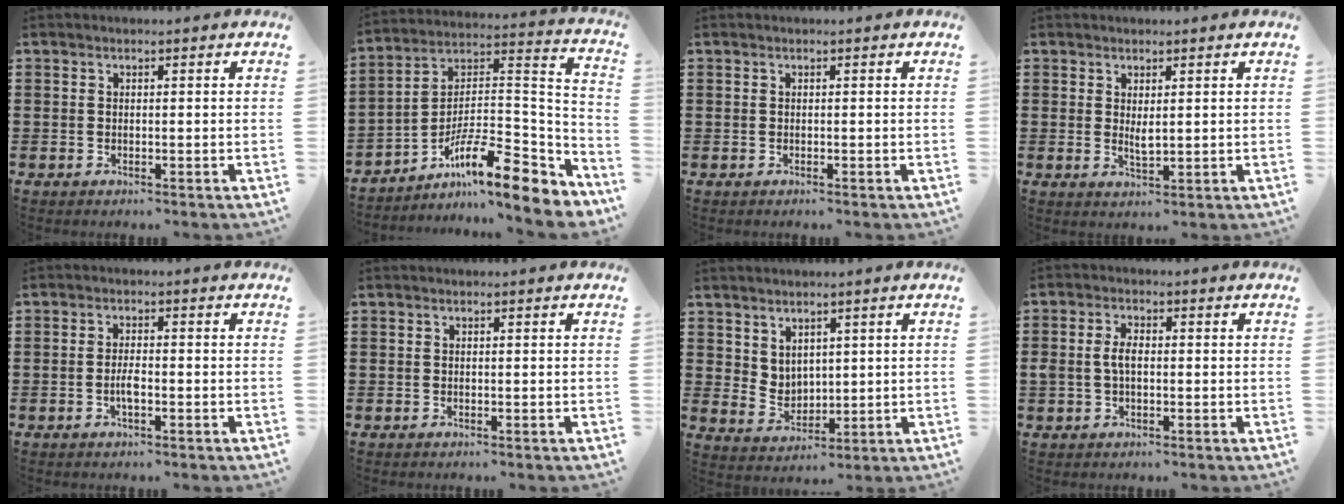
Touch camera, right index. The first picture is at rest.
{"total": 12.7, "force": [-8.6, 2.9, 8.9], "torque": [-0.157, 0.004, -0.163]}
{"total": 0.0}
{"total": 2.1, "force": [0.8, 0.6, 1.8], "torque": [-0.036, -0.001, 0.014]}
{"total": 2.6, "force": [-0.9, 0.8, 2.3], "torque": [-0.051, 0.001, -0.018]}
{"total": 0.0}
{"total": 3.9, "force": [3.0, 2.4, 0.6], "torque": [-0.026, -0.002, 0.057]}
{"total": 3.5, "force": [0.0, 1.9, 2.9], "torque": [-0.072, 0.001, -0.006]}